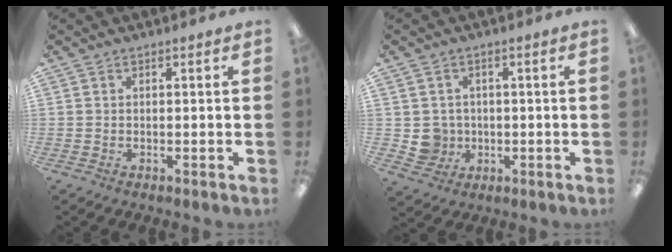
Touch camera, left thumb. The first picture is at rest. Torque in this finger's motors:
{"motor_torque": [-0.10, 0.12, 0.03, -0.08, 0.00]}